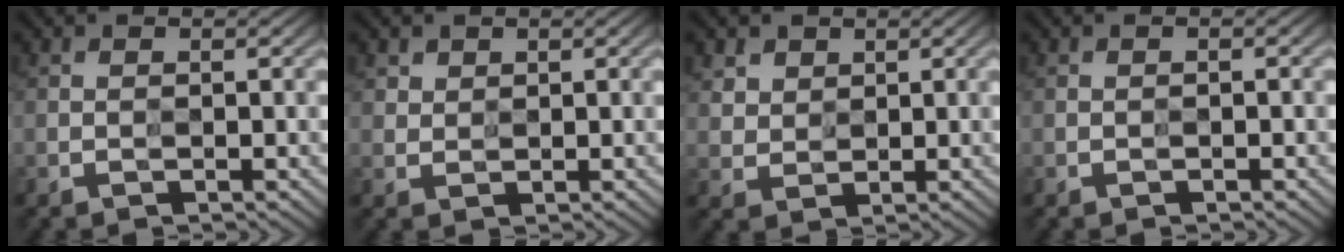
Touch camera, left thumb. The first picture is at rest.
{"total": 2.4, "force": [1.9, 1.5, -0.2], "torque": [-0.003, -0.001, 0.040]}
{"total": 3.9, "force": [2.7, 2.7, 0.1], "torque": [-0.021, 0.000, 0.054]}
{"total": 1.3, "force": [-0.9, 0.2, 0.9], "torque": [-0.011, 0.001, -0.015]}